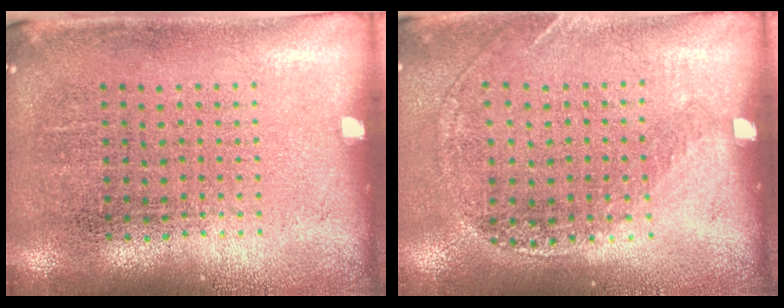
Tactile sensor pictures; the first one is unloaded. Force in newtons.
{"total": 1.2, "press": 1.1, "slide": 0.5}